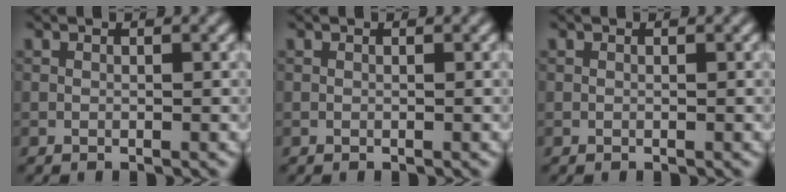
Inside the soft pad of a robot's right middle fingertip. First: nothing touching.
{"total": 0.0}
{"total": 0.0}